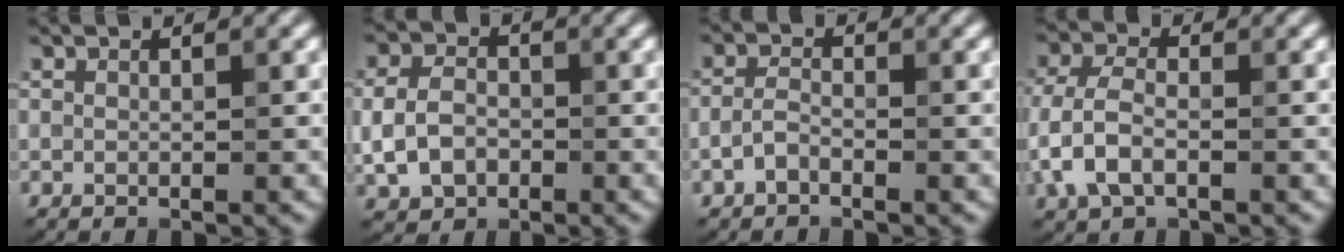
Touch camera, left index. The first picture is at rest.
{"total": 3.7, "force": [-0.8, 2.7, 2.4], "torque": [-0.054, 0.004, -0.017]}
{"total": 1.3, "force": [-0.9, 0.4, 0.9], "torque": [-0.021, 0.011, -0.021]}
{"total": 4.0, "force": [-1.2, 2.2, 3.1], "torque": [-0.081, 0.006, -0.031]}